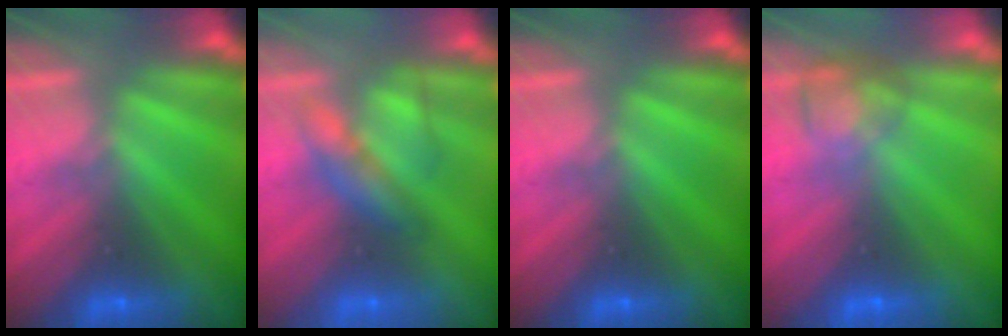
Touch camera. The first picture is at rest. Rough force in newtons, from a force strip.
{"total": 2.3}
{"total": 0.0}
{"total": 3.8}